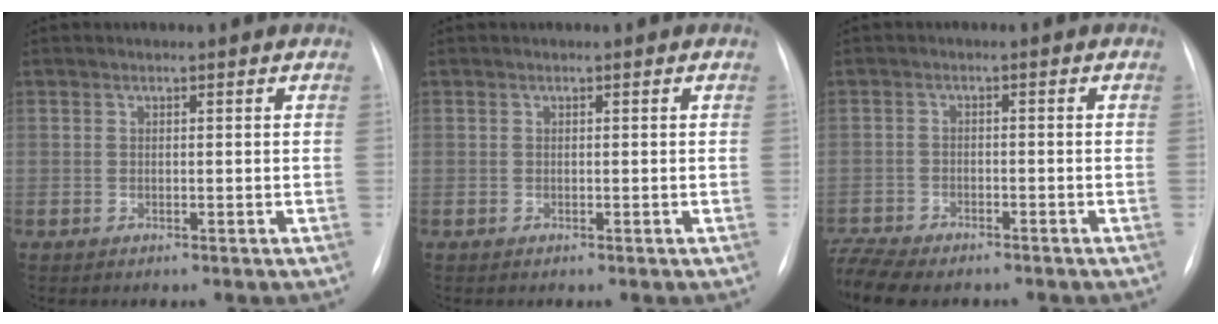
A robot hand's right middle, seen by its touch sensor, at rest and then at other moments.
{"total": 0.0}
{"total": 9.4, "force": [-8.0, 2.9, 4.0], "torque": [-0.090, -0.006, -0.129]}